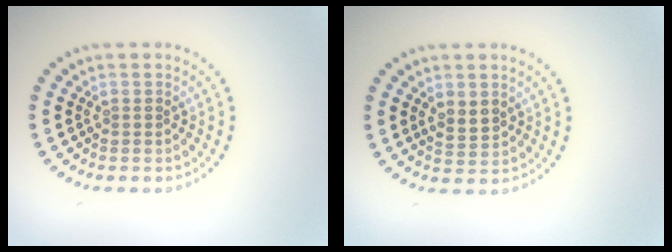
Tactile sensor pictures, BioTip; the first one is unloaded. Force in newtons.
{"total": 1.9, "press": 1.8, "slide": 0.5}